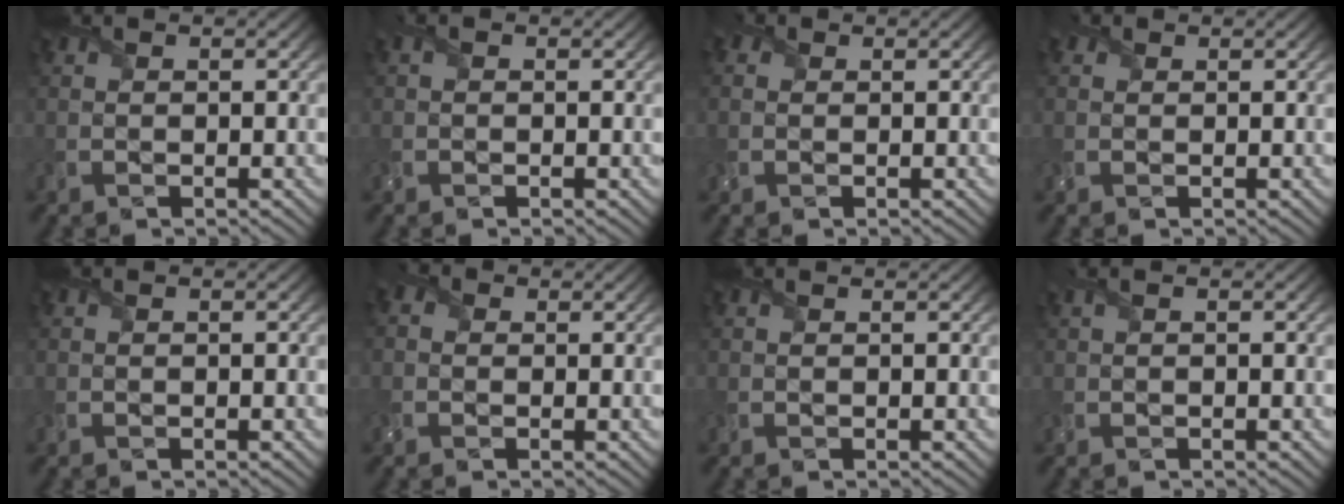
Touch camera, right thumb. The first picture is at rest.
{"total": 1.0, "force": [0.1, 0.8, 0.6], "torque": [-0.018, 0.004, -0.001]}
{"total": 2.0, "force": [0.1, 1.8, 0.7], "torque": [-0.024, 0.000, -0.001]}
{"total": 1.3, "force": [0.4, 1.2, 0.4], "torque": [-0.012, 0.002, 0.007]}
{"total": 0.0}
{"total": 2.0, "force": [-0.2, 1.8, 0.8], "torque": [-0.025, 0.001, -0.012]}
{"total": 0.7, "force": [0.7, 0.0, 0.1], "torque": [-0.005, 0.002, 0.010]}
{"total": 1.1, "force": [0.4, 0.3, 1.0], "torque": [-0.027, 0.008, 0.006]}